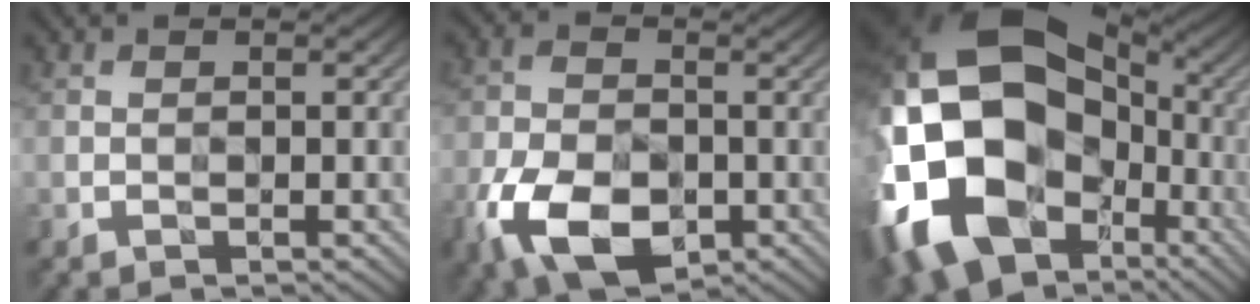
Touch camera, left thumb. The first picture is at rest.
{"total": 11.2, "force": [-4.7, 6.8, 7.6], "torque": [-0.175, -0.032, -0.090]}
{"total": 24.2, "force": [-3.2, 18.2, 15.5], "torque": [-0.360, -0.026, -0.075]}